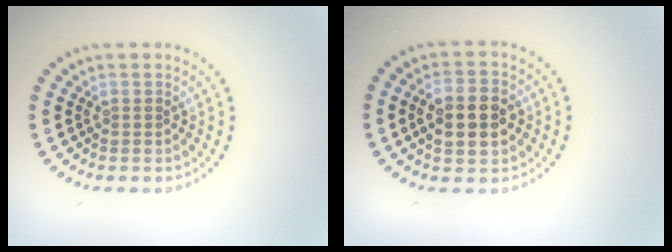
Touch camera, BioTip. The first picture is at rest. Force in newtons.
{"total": 5.1, "press": 5.0, "slide": 0.3}